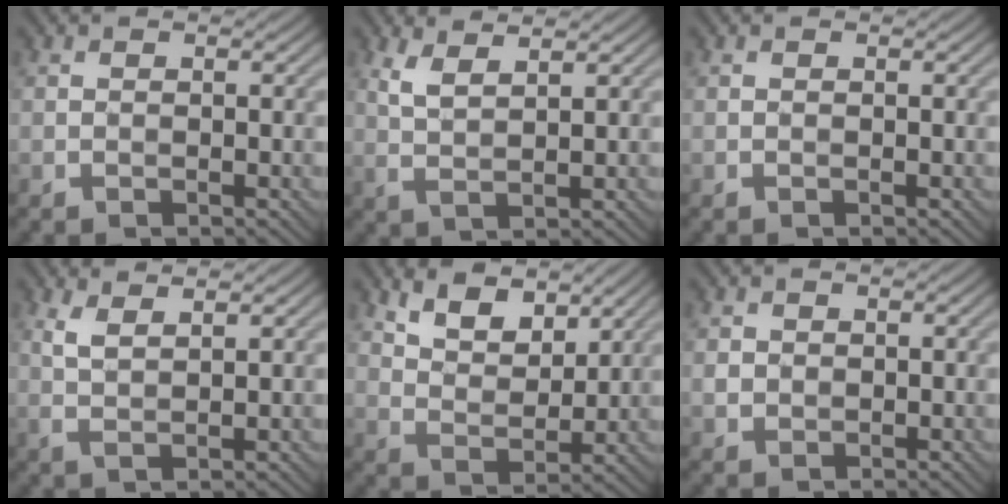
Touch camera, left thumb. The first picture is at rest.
{"total": 3.8, "force": [2.6, 0.8, 2.7], "torque": [-0.073, 0.004, 0.058]}
{"total": 0.0}
{"total": 3.2, "force": [2.1, 0.7, 2.3], "torque": [-0.064, 0.004, 0.048]}
{"total": 6.9, "force": [4.7, 3.3, 3.8], "torque": [-0.082, -0.004, 0.088]}
{"total": 1.5, "force": [0.2, 1.4, 0.4], "torque": [-0.017, -0.004, 0.004]}